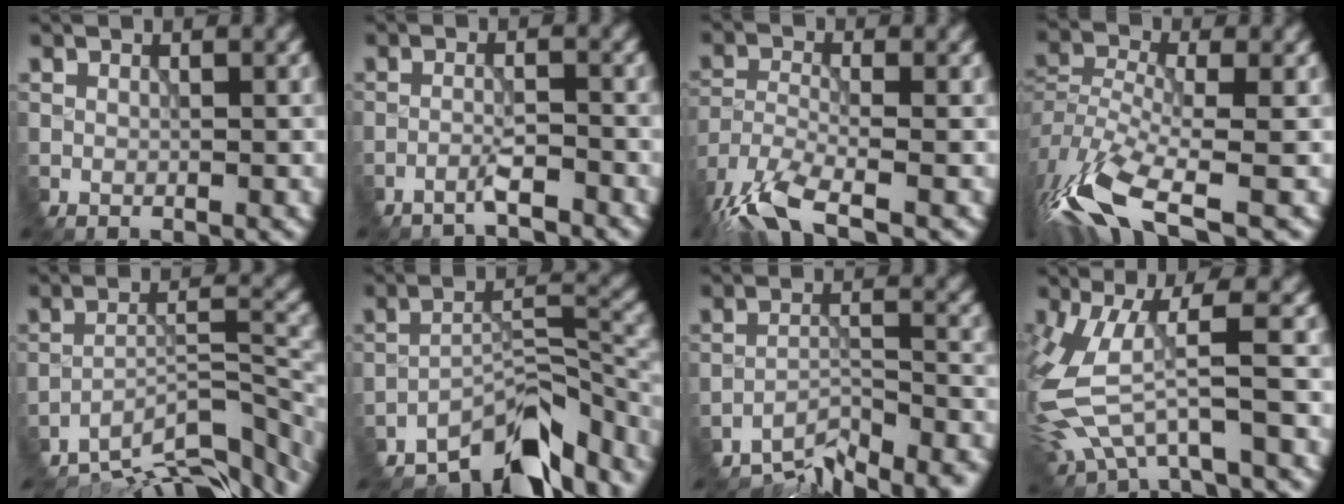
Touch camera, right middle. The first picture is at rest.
{"total": 1.8, "force": [-1.7, -0.4, -0.2], "torque": [0.003, 0.013, -0.043]}
{"total": 7.1, "force": [-5.4, 1.8, 4.1], "torque": [-0.101, -0.013, -0.111]}
{"total": 9.7, "force": [-6.3, 3.2, 6.7], "torque": [-0.161, -0.009, -0.117]}
{"total": 9.5, "force": [-8.4, 2.2, 3.7], "torque": [-0.067, 0.006, -0.133]}
{"total": 9.7, "force": [-8.1, 3.0, 4.4], "torque": [-0.061, 0.006, -0.141]}
{"total": 7.7, "force": [-7.1, 1.3, 2.6], "torque": [-0.048, 0.007, -0.111]}
{"total": 5.5, "force": [-0.9, 2.0, 5.0], "torque": [-0.150, -0.004, -0.019]}